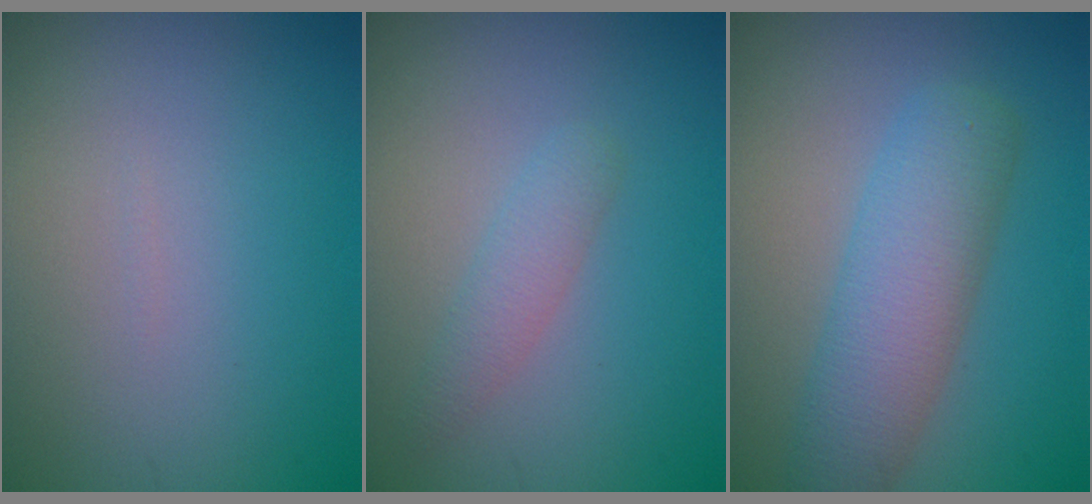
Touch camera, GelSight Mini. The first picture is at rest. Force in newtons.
{"total": 1.9, "press": 1.9, "slide": 0.0}
{"total": 5.6, "press": 5.6, "slide": 0.2}